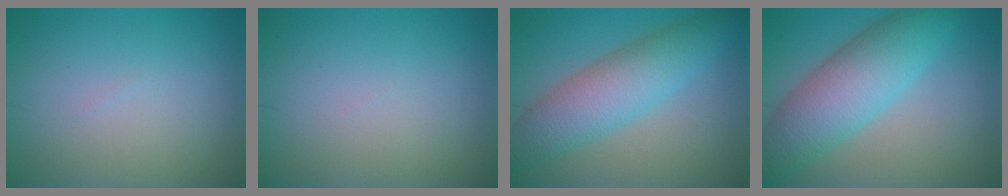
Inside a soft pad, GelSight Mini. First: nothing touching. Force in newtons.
{"total": 0.0}
{"total": 6.6, "press": 6.6, "slide": 0.4}
{"total": 8.0, "press": 8.0, "slide": 0.2}